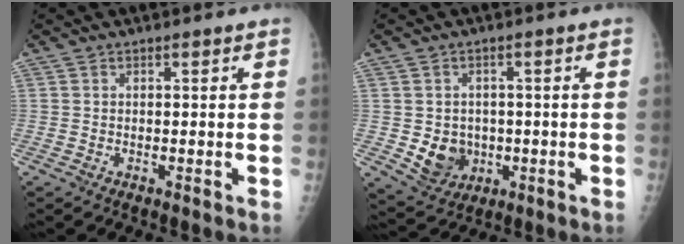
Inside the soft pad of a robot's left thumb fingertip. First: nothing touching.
{"total": 7.0, "force": [-1.1, 6.2, 3.1], "torque": [-0.020, 0.002, -0.004]}